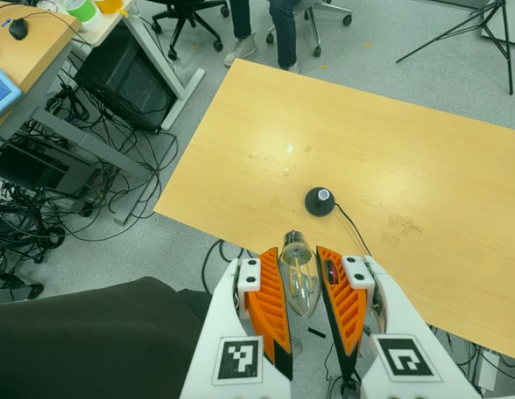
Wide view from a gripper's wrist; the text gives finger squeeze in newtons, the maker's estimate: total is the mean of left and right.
{"total": 14.6, "left": 15.8, "right": 13.4}